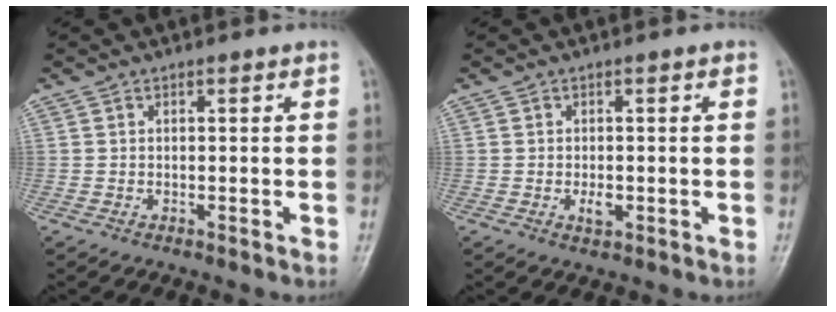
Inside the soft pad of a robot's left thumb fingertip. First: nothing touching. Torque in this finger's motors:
{"motor_torque": [0.33, 0.45, 0.23, 0.05, 0.00]}